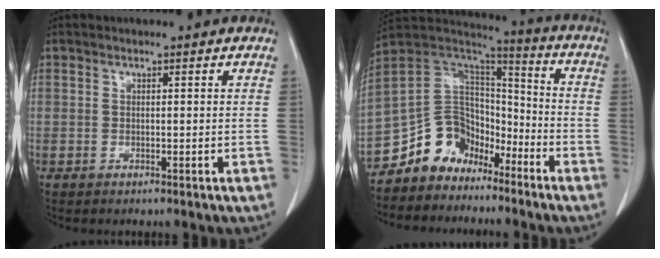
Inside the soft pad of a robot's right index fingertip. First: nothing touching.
{"total": 11.4, "force": [-8.2, 7.5, 2.3], "torque": [-0.039, 0.076, -0.150]}